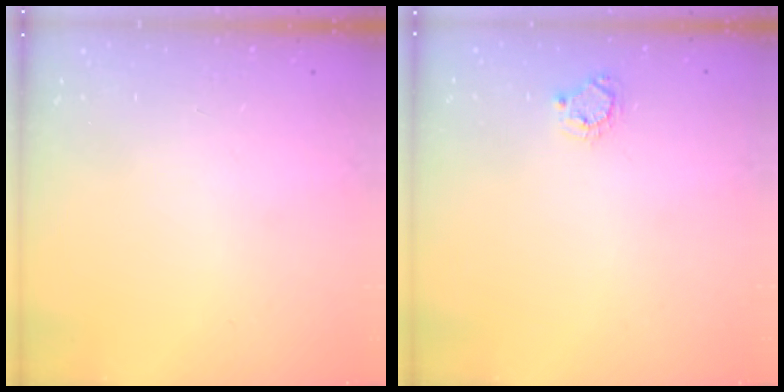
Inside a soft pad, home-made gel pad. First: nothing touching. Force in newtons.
{"total": 4.9, "press": 4.9, "slide": 0.4}